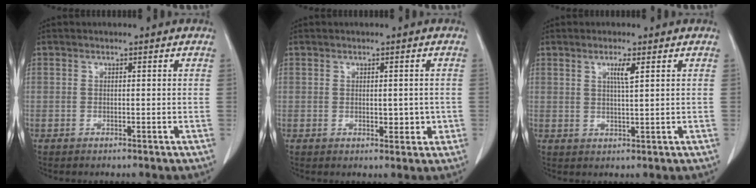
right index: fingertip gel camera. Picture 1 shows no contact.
{"total": 2.5, "force": [-0.2, 1.4, 2.1], "torque": [-0.024, -0.001, 0.004]}
{"total": 2.6, "force": [1.2, -0.1, 2.4], "torque": [-0.046, -0.003, 0.021]}